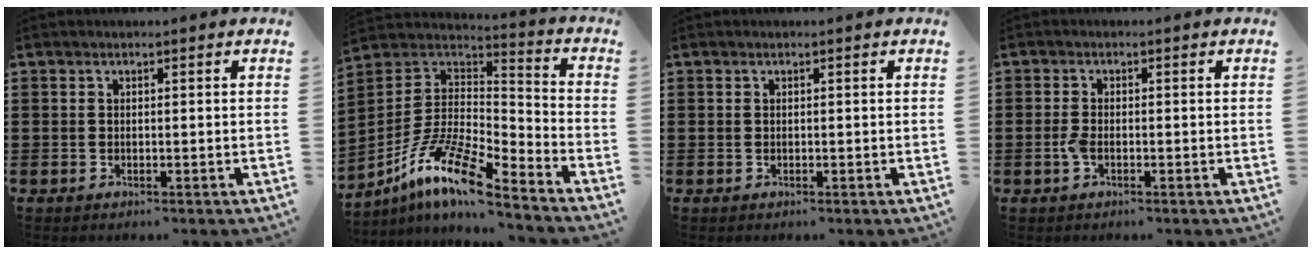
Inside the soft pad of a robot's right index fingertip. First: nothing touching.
{"total": 12.2, "force": [-8.8, 2.5, 8.1], "torque": [-0.177, 0.004, -0.176]}
{"total": 0.0}
{"total": 2.0, "force": [-0.7, 0.8, 1.7], "torque": [-0.047, -0.006, -0.018]}